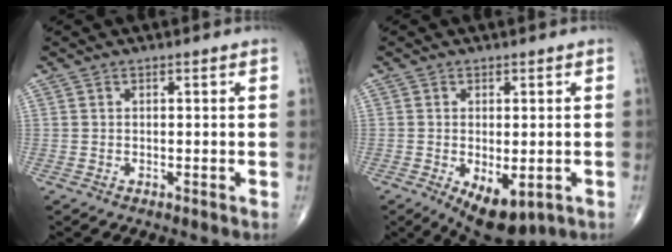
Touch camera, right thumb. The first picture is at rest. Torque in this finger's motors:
{"motor_torque": [0.08, 0.44, 0.43, 0.23, 0.20]}